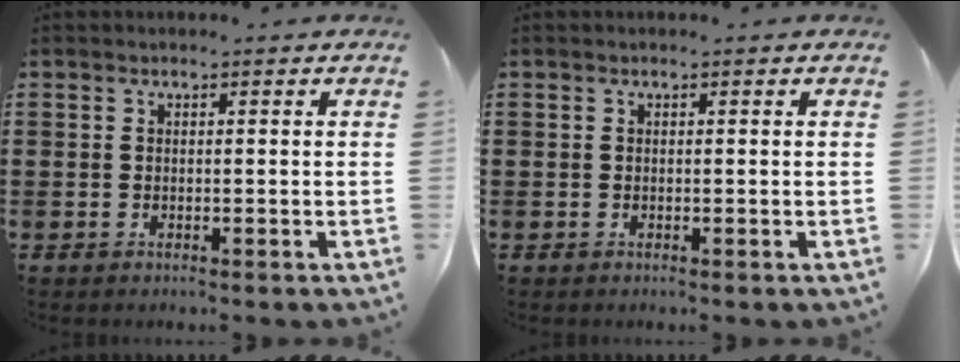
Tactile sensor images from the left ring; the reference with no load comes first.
{"total": 0.0}